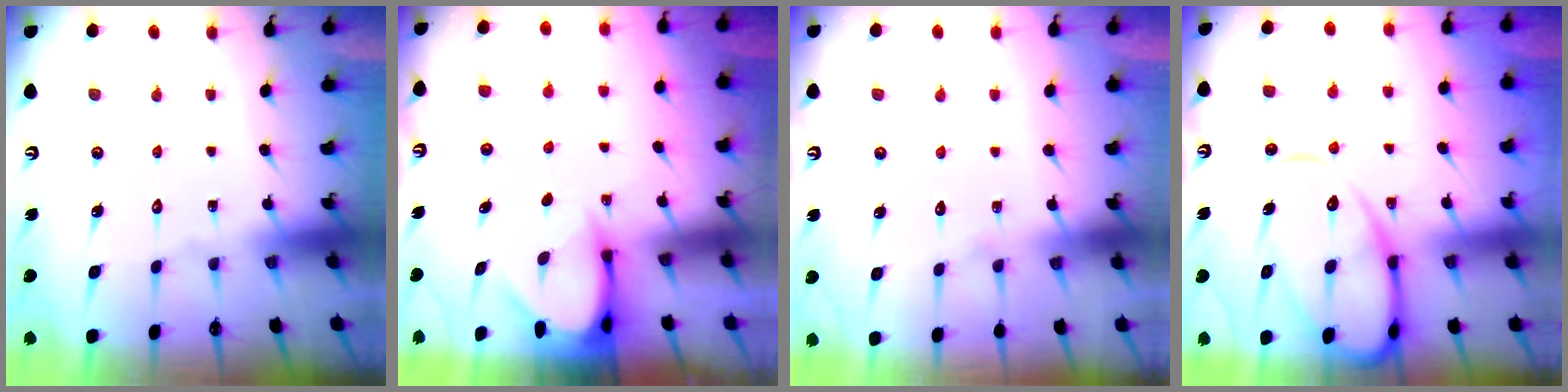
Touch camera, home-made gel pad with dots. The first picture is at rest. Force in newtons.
{"total": 3.6, "press": 3.6, "slide": 0.3}
{"total": 4.5, "press": 4.5, "slide": 0.5}
{"total": 15.8, "press": 15.7, "slide": 1.8}